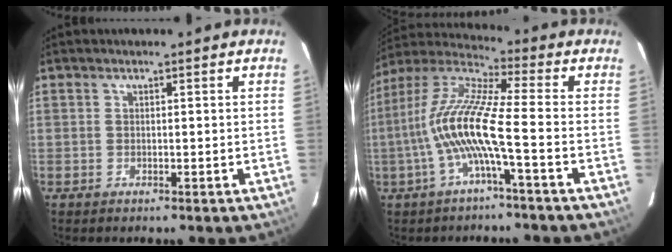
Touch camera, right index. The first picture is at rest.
{"total": 12.5, "force": [-3.4, 0.4, 12.0], "torque": [-0.237, 0.006, -0.069]}